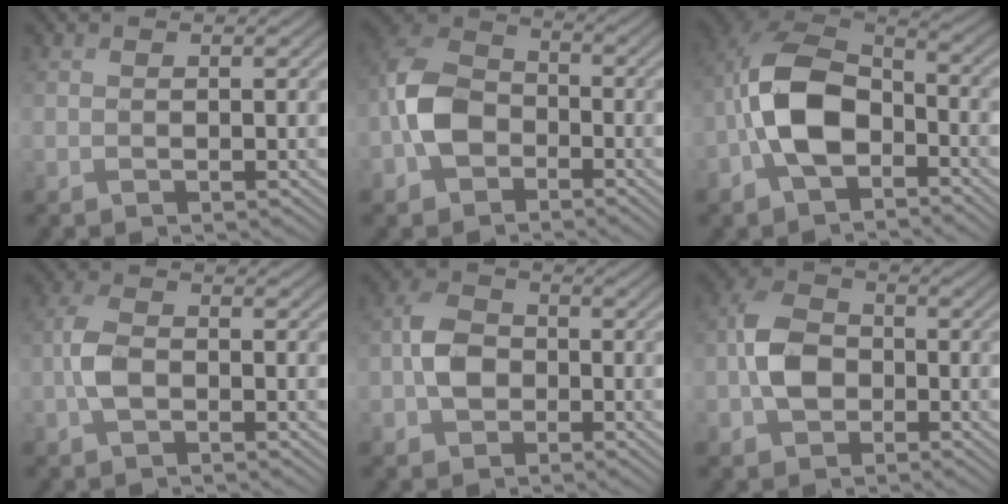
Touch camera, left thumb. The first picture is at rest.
{"total": 7.5, "force": [-2.4, 5.4, 4.6], "torque": [-0.107, 0.009, -0.066]}
{"total": 10.7, "force": [-3.1, 6.1, 8.2], "torque": [-0.178, 0.008, -0.076]}
{"total": 3.1, "force": [-0.8, 1.5, 2.6], "torque": [-0.060, 0.010, -0.027]}
{"total": 4.6, "force": [-1.0, 3.5, 2.8], "torque": [-0.057, 0.010, -0.031]}
{"total": 6.0, "force": [-1.2, 4.4, 3.8], "torque": [-0.078, 0.013, -0.038]}